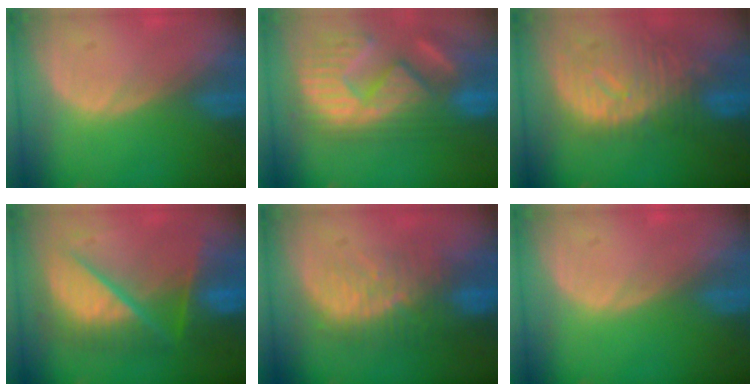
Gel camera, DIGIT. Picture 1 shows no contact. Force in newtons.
{"total": 14.0, "press": 12.2, "slide": 6.7}
{"total": 10.9, "press": 9.7, "slide": 5.0}
{"total": 11.0, "press": 11.0, "slide": 1.3}
{"total": 9.9, "press": 8.5, "slide": 5.0}
{"total": 0.0}